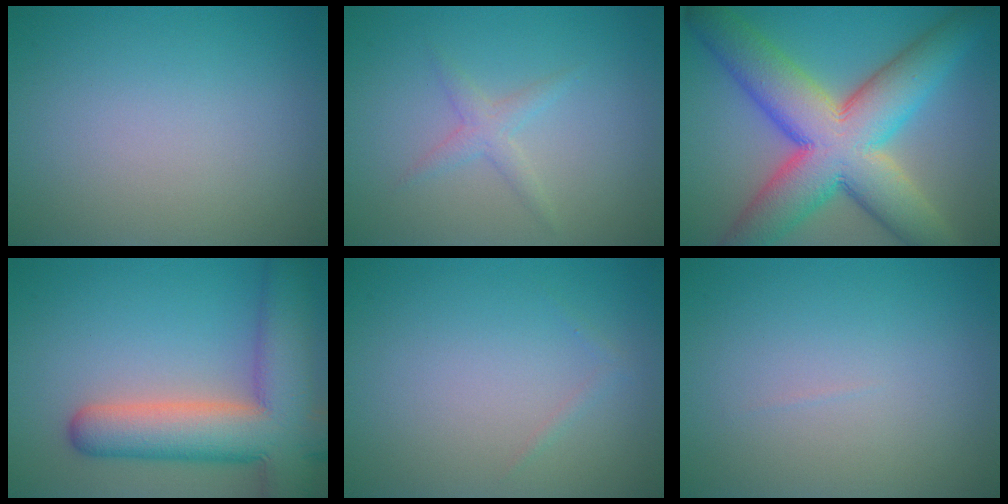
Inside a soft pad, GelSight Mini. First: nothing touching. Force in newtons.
{"total": 1.6, "press": 1.6, "slide": 0.1}
{"total": 13.3, "press": 13.3, "slide": 0.6}
{"total": 10.9, "press": 10.8, "slide": 0.7}
{"total": 0.5, "press": 0.5, "slide": 0.0}
{"total": 0.0}